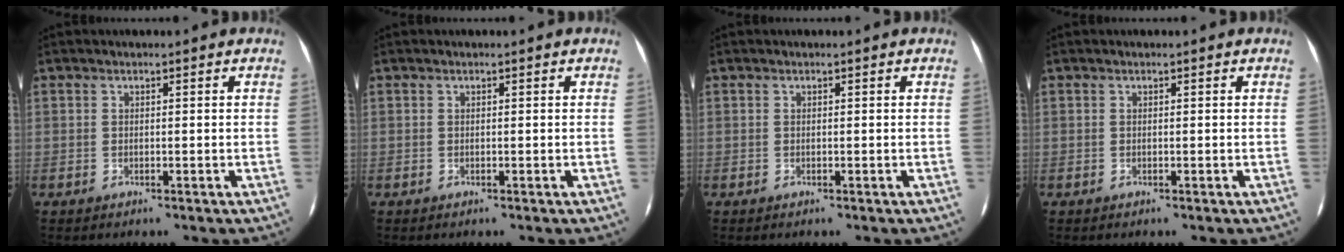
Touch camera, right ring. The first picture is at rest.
{"total": 0.0}
{"total": 0.0}
{"total": 0.0}